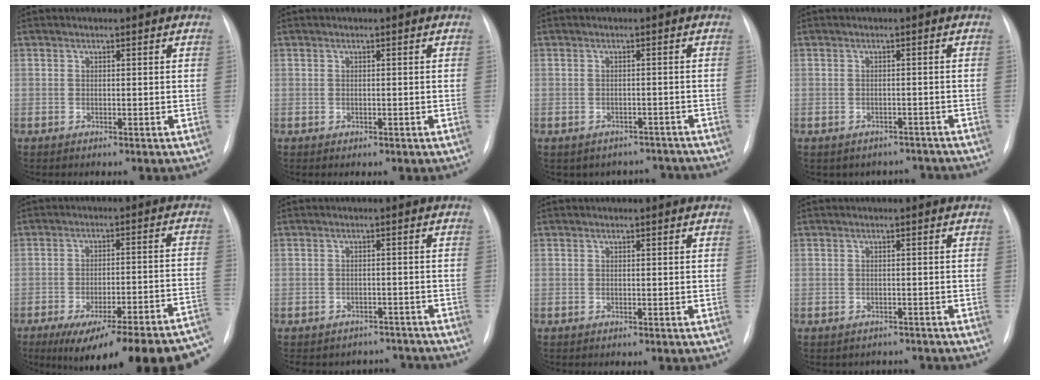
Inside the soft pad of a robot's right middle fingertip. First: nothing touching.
{"total": 0.0}
{"total": 6.4, "force": [-5.6, 3.2, -0.2], "torque": [0.015, 0.025, -0.057]}
{"total": 5.4, "force": [-4.7, 2.7, -0.1], "torque": [0.010, 0.021, -0.048]}
{"total": 25.0, "force": [-19.8, 3.5, 14.9], "torque": [-0.137, -0.007, -0.260]}
{"total": 7.8, "force": [-7.0, 3.5, -0.2], "torque": [0.009, 0.021, -0.078]}
{"total": 0.0}
{"total": 2.6, "force": [-2.3, 1.2, -0.2], "torque": [0.002, 0.009, -0.029]}